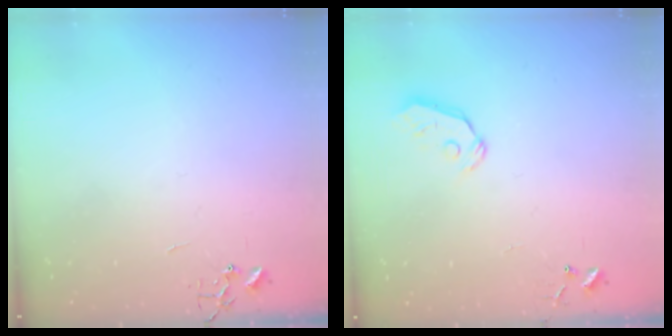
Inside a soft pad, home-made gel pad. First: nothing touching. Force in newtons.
{"total": 5.3, "press": 5.3, "slide": 0.4}